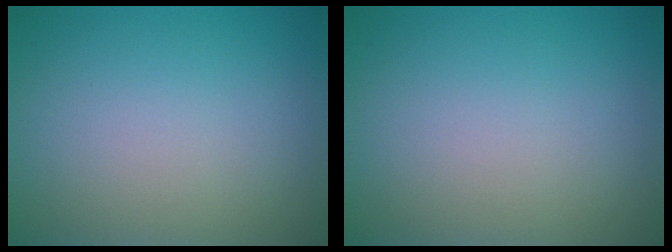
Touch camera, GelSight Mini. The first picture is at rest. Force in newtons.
{"total": 0.0}